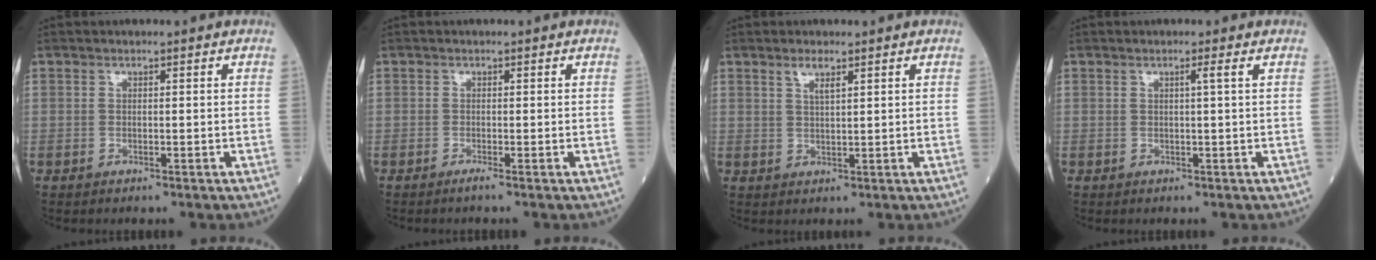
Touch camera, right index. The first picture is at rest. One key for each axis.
{"total": 0.6, "fx": -0.4, "fy": -0.2, "fz": 0.4, "tx": -0.004, "ty": 0.000, "tz": -0.011}
{"total": 2.2, "fx": 1.4, "fy": 0.2, "fz": 1.7, "tx": -0.037, "ty": 0.002, "tz": 0.029}
{"total": 1.0, "fx": 0.3, "fy": -0.5, "fz": 0.8, "tx": -0.019, "ty": -0.003, "tz": 0.008}